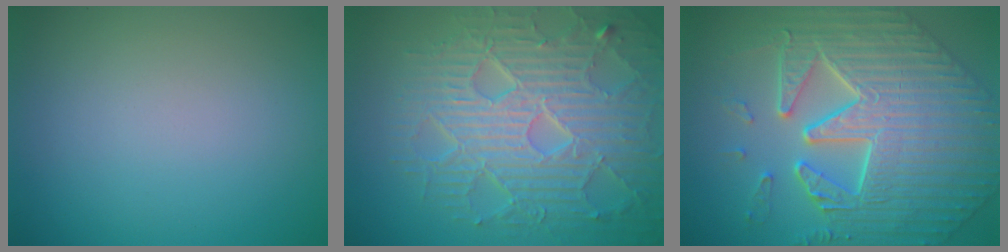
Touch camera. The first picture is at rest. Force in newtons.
{"total": 8.9, "press": 6.1, "slide": 6.5}
{"total": 8.9, "press": 7.2, "slide": 5.3}